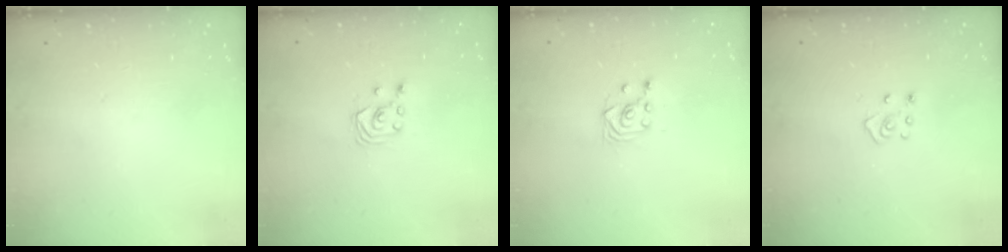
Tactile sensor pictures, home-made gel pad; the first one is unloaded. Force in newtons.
{"total": 2.9, "press": 2.8, "slide": 0.3}
{"total": 3.2, "press": 3.1, "slide": 0.9}
{"total": 4.2, "press": 4.1, "slide": 0.3}